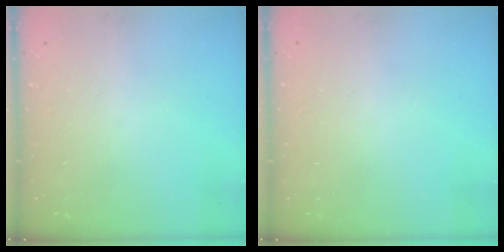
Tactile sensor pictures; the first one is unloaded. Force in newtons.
{"total": 0.0}